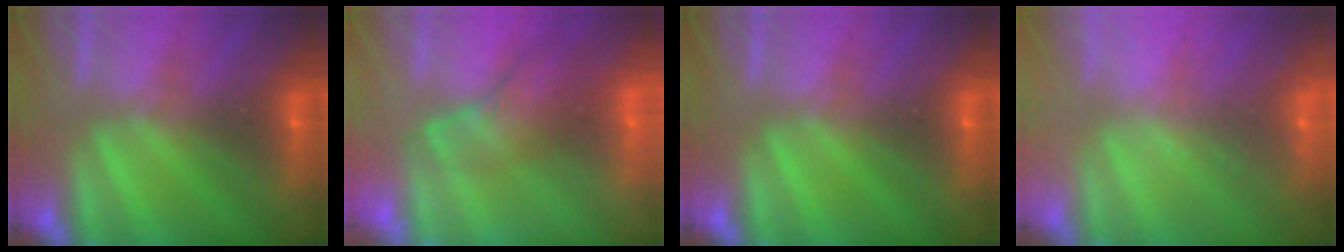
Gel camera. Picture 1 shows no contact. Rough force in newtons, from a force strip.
{"total": 2.5}
{"total": 0.0}
{"total": 8.7}